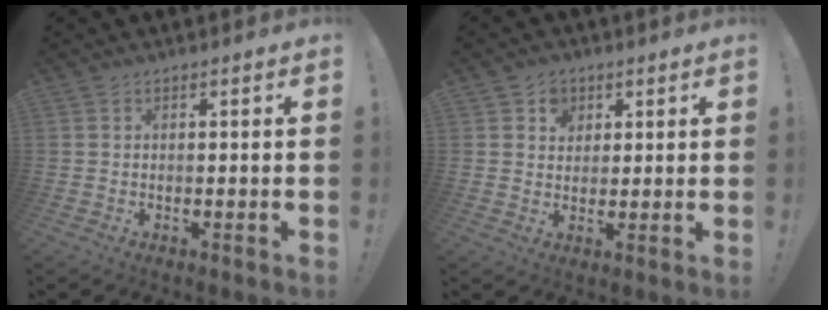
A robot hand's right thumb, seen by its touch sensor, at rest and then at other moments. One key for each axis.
{"total": 5.6, "fx": 2.7, "fy": 4.7, "fz": 1.6, "tx": -0.005, "ty": -0.018, "tz": 0.046}